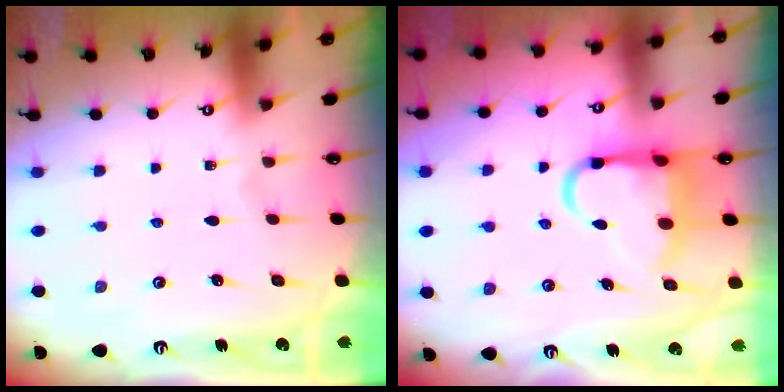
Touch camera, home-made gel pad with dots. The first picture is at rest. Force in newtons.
{"total": 10.9, "press": 10.8, "slide": 1.4}